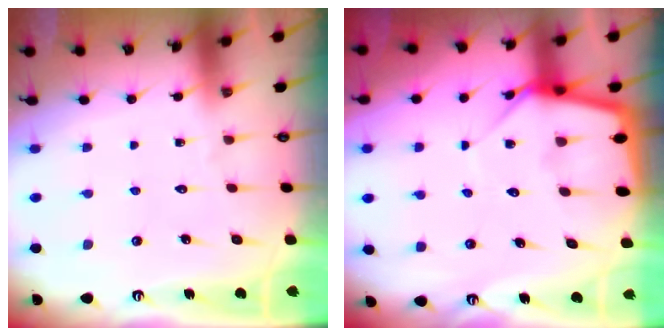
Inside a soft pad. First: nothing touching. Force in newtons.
{"total": 7.1, "press": 7.1, "slide": 0.5}